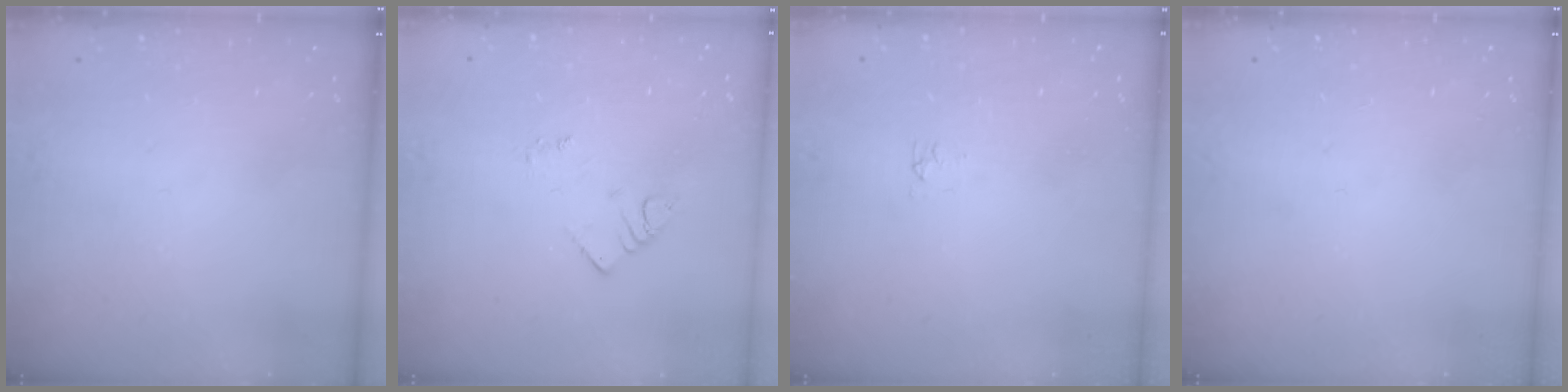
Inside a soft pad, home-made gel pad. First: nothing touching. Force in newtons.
{"total": 2.9, "press": 2.9, "slide": 0.3}
{"total": 2.9, "press": 2.9, "slide": 0.5}
{"total": 0.0}